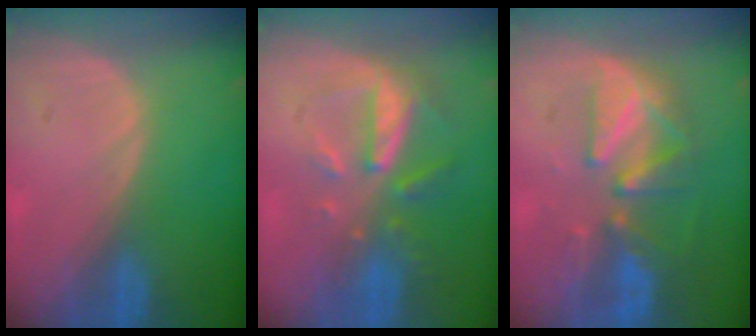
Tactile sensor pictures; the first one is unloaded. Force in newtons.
{"total": 8.1, "press": 7.3, "slide": 3.4}
{"total": 8.6, "press": 8.1, "slide": 2.7}